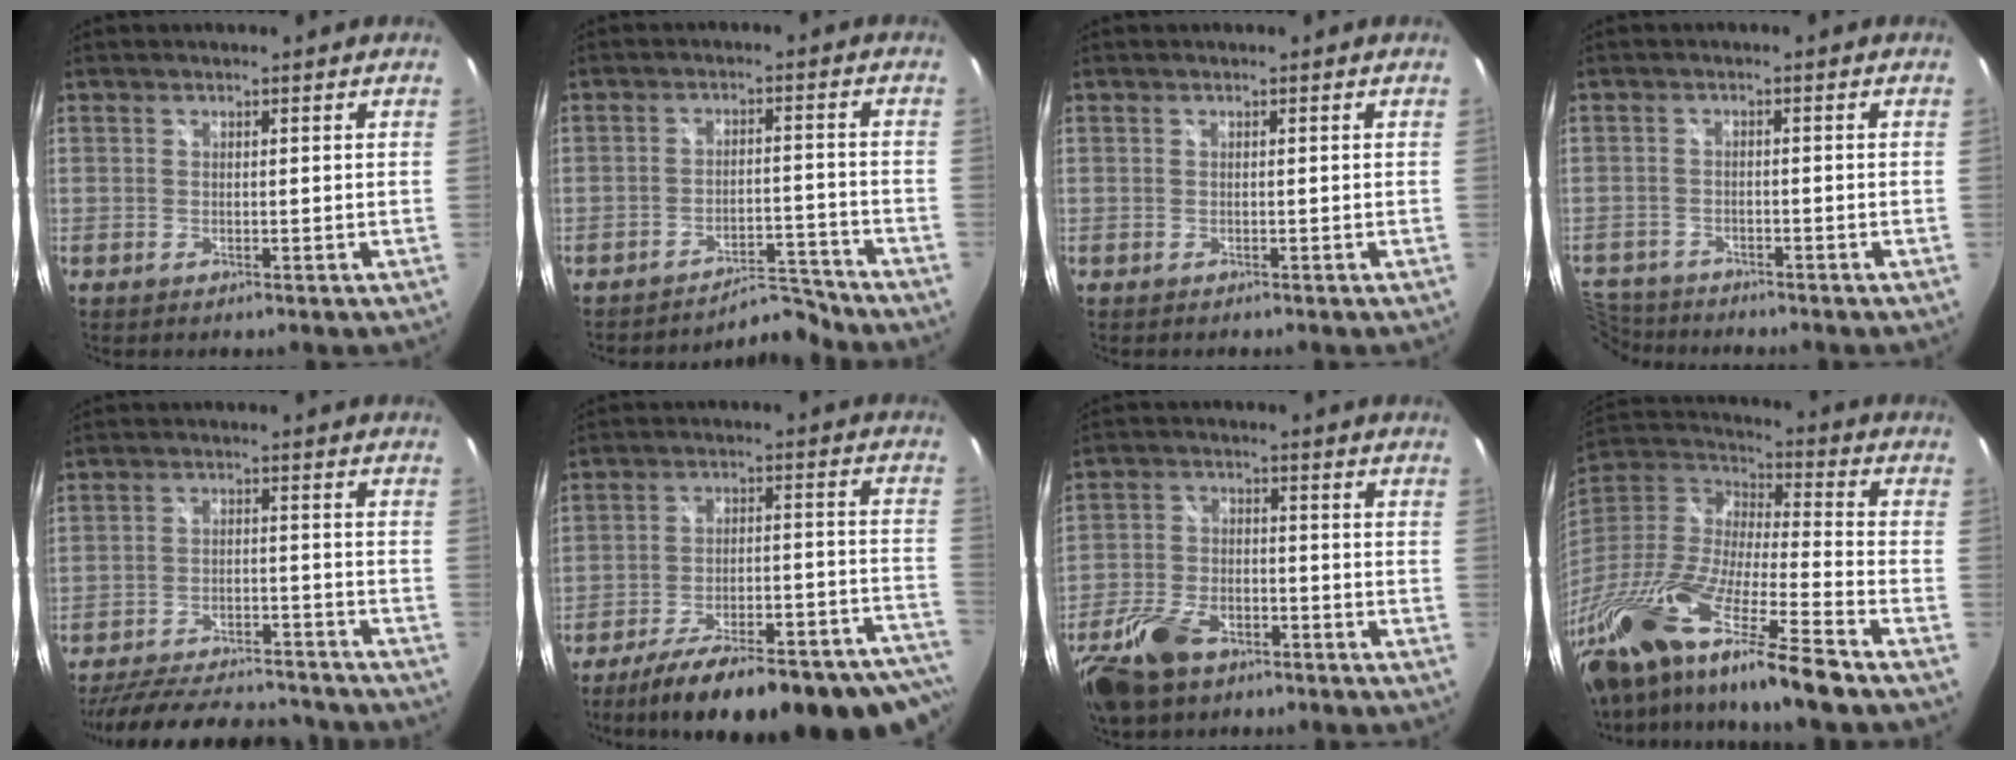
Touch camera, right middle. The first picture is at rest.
{"total": 6.1, "force": [-6.1, 0.2, -0.4], "torque": [0.004, 0.022, -0.094]}
{"total": 0.0}
{"total": 7.6, "force": [-6.8, 3.1, 1.4], "torque": [-0.064, 0.000, -0.129]}
{"total": 25.0, "force": [-21.8, 6.8, 10.3], "torque": [-0.203, -0.007, -0.292]}
{"total": 29.6, "force": [-25.4, 5.8, 14.0], "torque": [-0.184, -0.026, -0.341]}
{"total": 11.0, "force": [-6.9, 6.1, 5.9], "torque": [-0.150, -0.006, -0.130]}
{"total": 30.4, "force": [-21.9, 3.8, 20.8], "torque": [-0.376, -0.059, -0.391]}